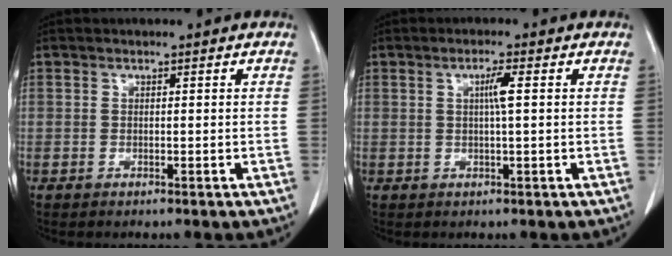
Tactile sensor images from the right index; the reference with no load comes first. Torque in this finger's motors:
{"motor_torque": [0.05, 0.04, 0.05, 0.03]}